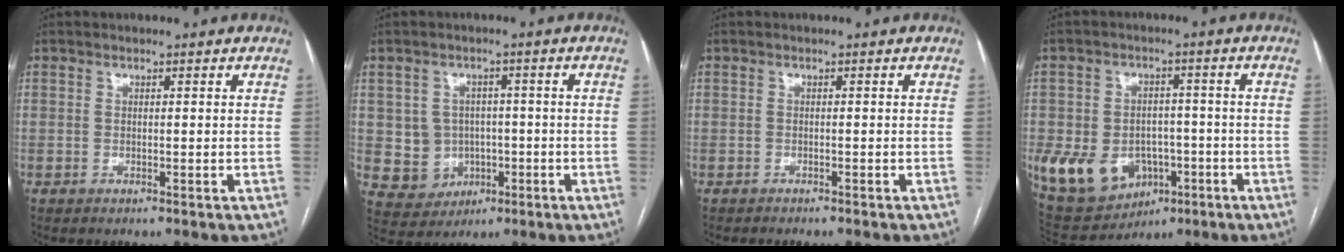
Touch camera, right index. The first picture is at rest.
{"total": 6.4, "force": [-0.5, 6.2, 1.4], "torque": [-0.025, 0.017, 0.006]}
{"total": 2.8, "force": [-2.6, 0.2, 1.1], "torque": [-0.016, -0.002, -0.032]}
{"total": 12.4, "force": [-3.9, 9.3, 7.3], "torque": [-0.136, 0.015, -0.045]}